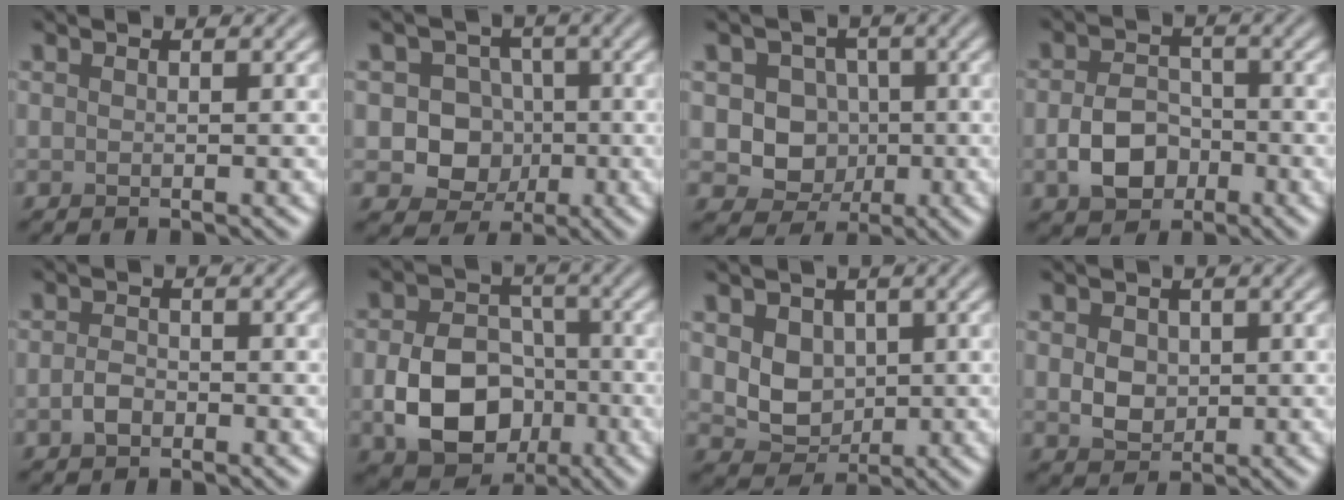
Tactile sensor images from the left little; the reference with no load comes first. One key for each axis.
{"total": 6.1, "fx": -0.5, "fy": 5.6, "fz": 2.3, "tx": -0.019, "ty": 0.016, "tz": -0.029}
{"total": 5.7, "fx": 0.3, "fy": 5.3, "fz": 2.2, "tx": -0.015, "ty": 0.014, "tz": -0.011}
{"total": 4.3, "fx": -1.5, "fy": 3.2, "fz": 2.5, "tx": -0.045, "ty": 0.002, "tz": -0.030}
{"total": 1.6, "fx": -0.7, "fy": 1.0, "fz": 0.9, "tx": -0.019, "ty": 0.001, "tz": -0.017}
{"total": 8.6, "fx": -2.3, "fy": 6.4, "fz": 5.2, "tx": -0.092, "ty": -0.010, "tz": -0.040}
{"total": 3.9, "fx": 0.8, "fy": 3.2, "fz": 2.1, "tx": -0.048, "ty": -0.009, "tz": 0.020}
{"total": 2.9, "fx": 0.2, "fy": 2.4, "fz": 1.6, "tx": -0.031, "ty": -0.003, "tz": 0.002}